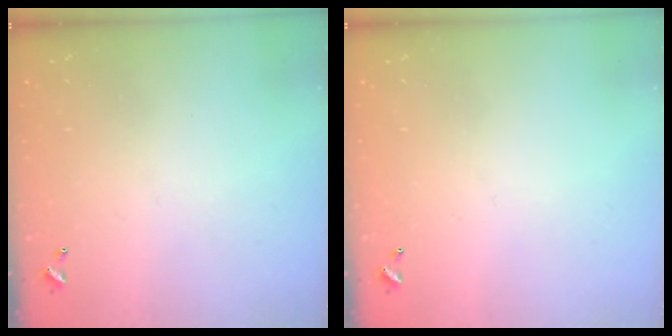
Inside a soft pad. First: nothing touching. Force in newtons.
{"total": 0.0}